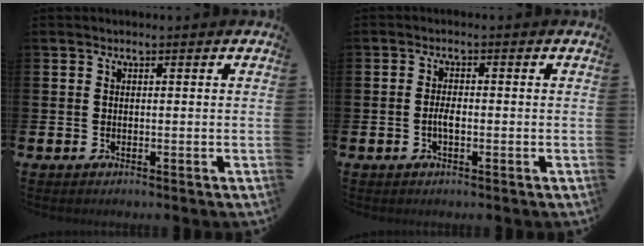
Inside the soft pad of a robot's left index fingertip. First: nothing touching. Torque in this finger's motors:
{"motor_torque": [0.51, 0.37, 0.06, 0.02]}